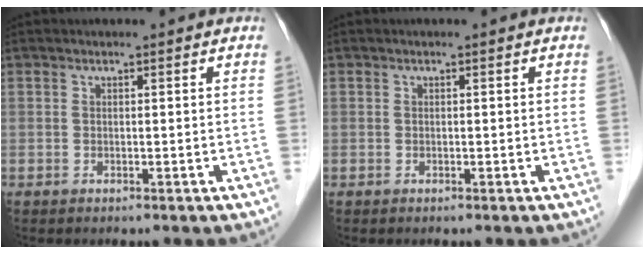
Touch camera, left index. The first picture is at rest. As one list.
[{"total": 0.0}]